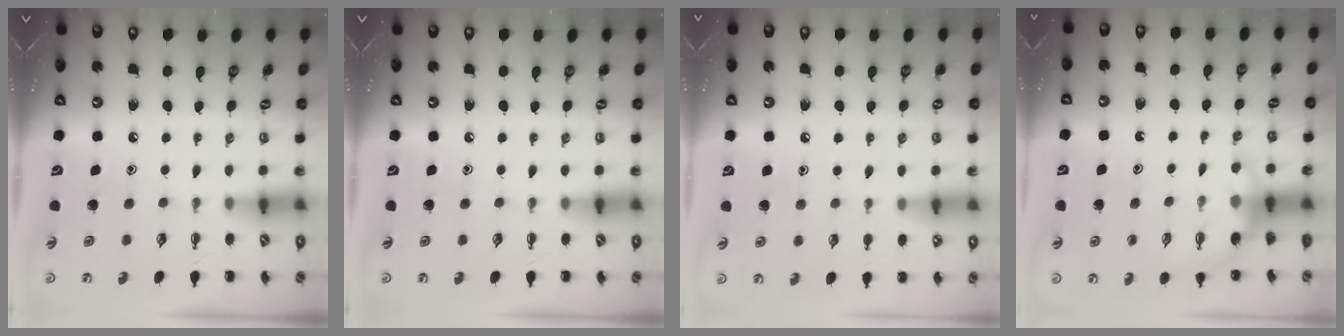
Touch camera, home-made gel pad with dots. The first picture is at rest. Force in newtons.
{"total": 0.0}
{"total": 5.0, "press": 4.8, "slide": 1.4}
{"total": 4.6, "press": 4.5, "slide": 1.0}